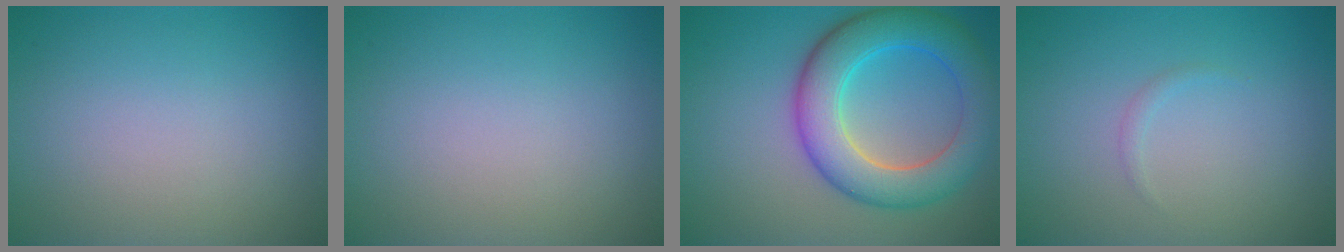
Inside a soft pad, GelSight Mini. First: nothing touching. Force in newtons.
{"total": 0.0}
{"total": 7.9, "press": 7.9, "slide": 0.2}
{"total": 0.5, "press": 0.5, "slide": 0.1}